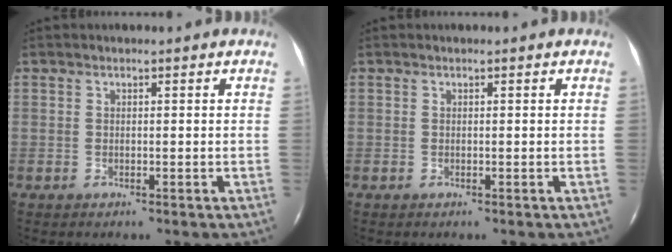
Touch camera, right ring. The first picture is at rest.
{"total": 0.0}